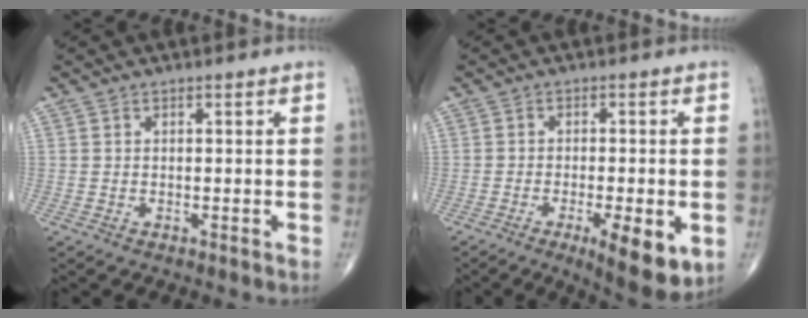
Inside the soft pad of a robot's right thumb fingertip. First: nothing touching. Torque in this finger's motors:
{"motor_torque": [0.97, 1.62, 0.07, -0.22, 0.26]}